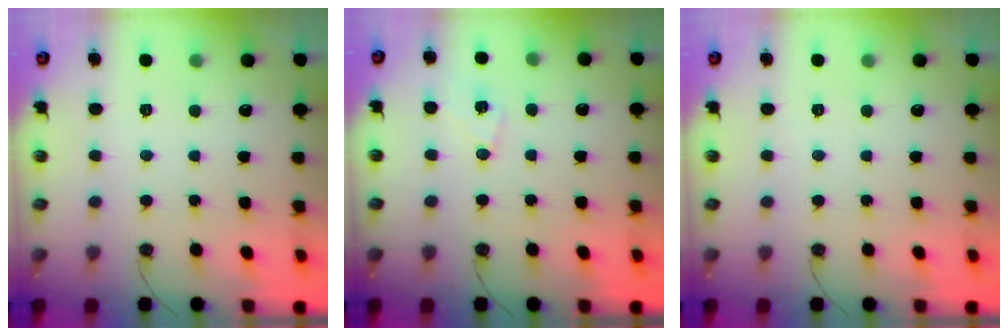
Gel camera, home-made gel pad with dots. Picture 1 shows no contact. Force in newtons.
{"total": 7.1, "press": 6.8, "slide": 1.9}
{"total": 0.0}